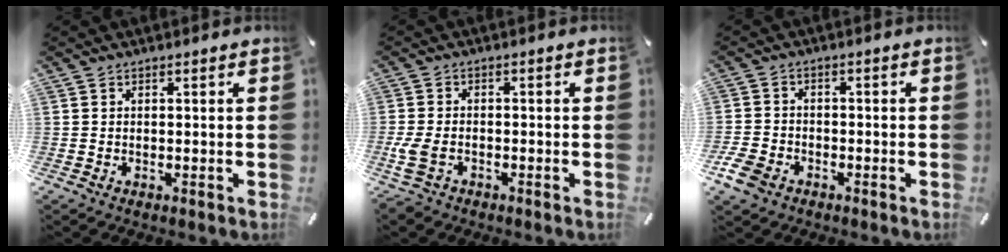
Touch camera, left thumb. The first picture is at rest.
{"total": 5.8, "force": [-2.2, 3.8, 3.8], "torque": [-0.093, 0.003, -0.041]}
{"total": 5.5, "force": [-3.2, 3.8, 2.4], "torque": [-0.062, 0.013, -0.062]}